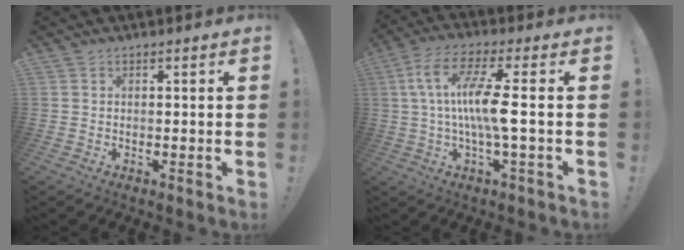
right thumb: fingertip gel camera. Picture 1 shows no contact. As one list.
[{"total": 13.3, "force": [0.4, 1.7, 13.2], "torque": [-0.258, -0.004, -0.004]}]